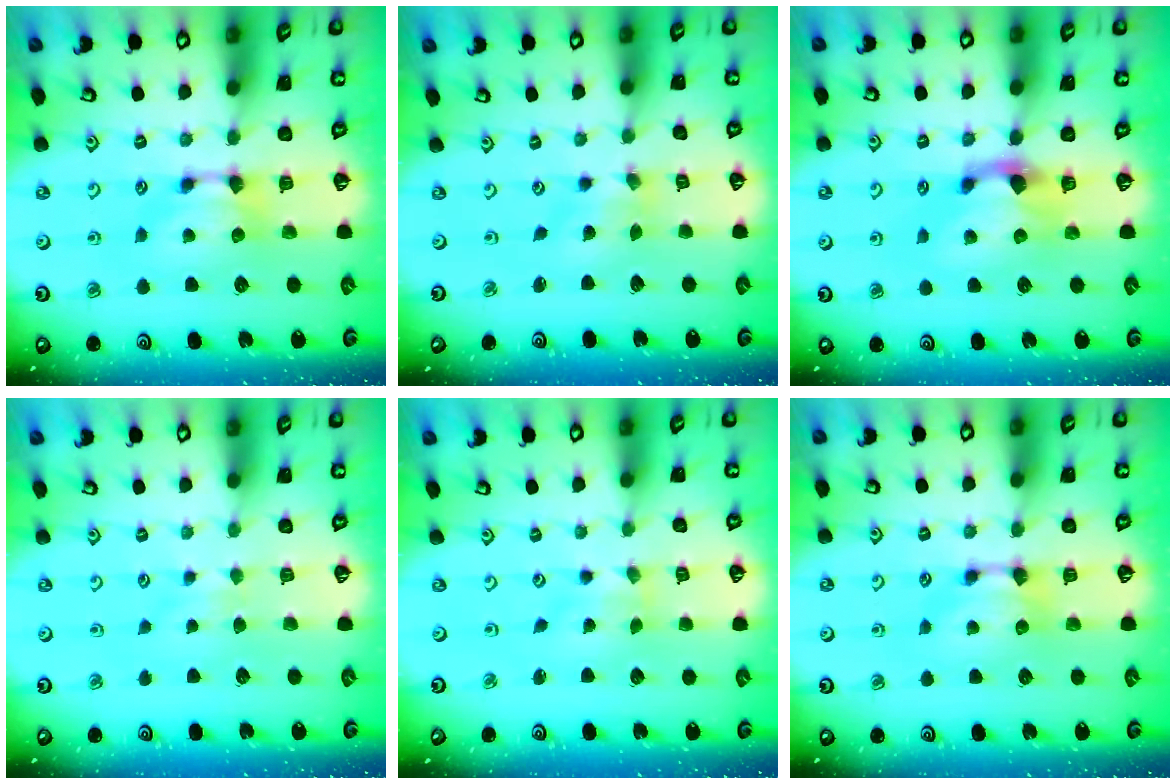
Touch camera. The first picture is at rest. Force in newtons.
{"total": 1.5, "press": 1.1, "slide": 1.0}
{"total": 2.0, "press": 1.5, "slide": 1.4}
{"total": 3.2, "press": 3.2, "slide": 0.4}
{"total": 2.4, "press": 2.2, "slide": 1.0}
{"total": 0.0}